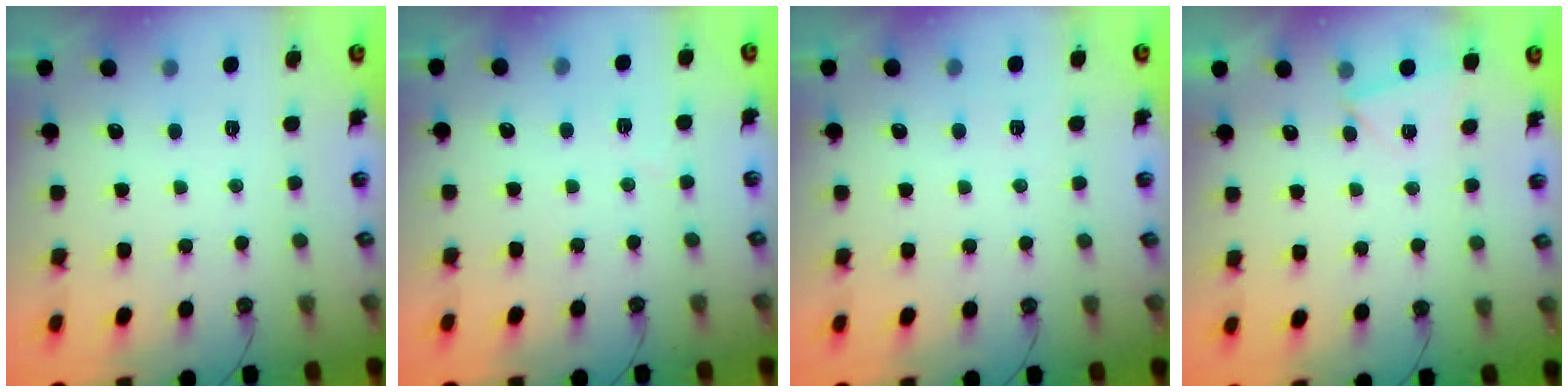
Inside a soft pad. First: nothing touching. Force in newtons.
{"total": 4.3, "press": 4.1, "slide": 1.4}
{"total": 2.4, "press": 2.4, "slide": 0.4}
{"total": 2.6, "press": 1.5, "slide": 2.1}